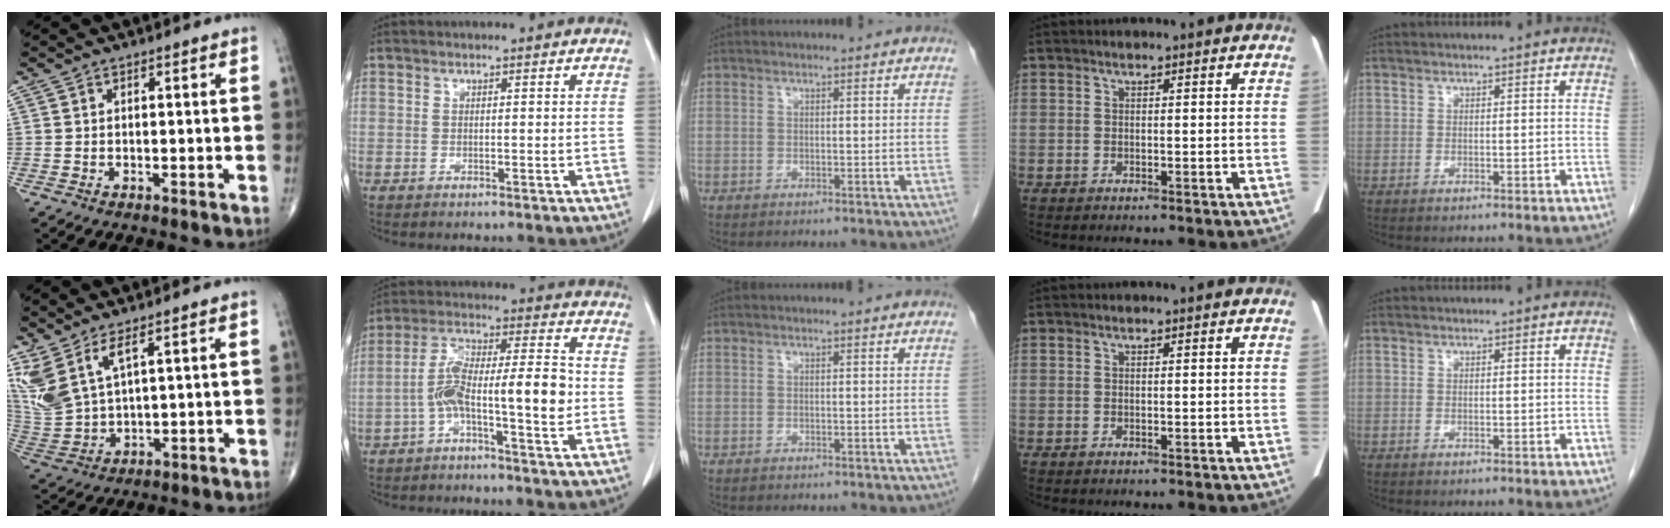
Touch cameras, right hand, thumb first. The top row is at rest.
{"thumb": {"total": 10.9, "force": [6.1, 4.1, 8.0], "torque": [-0.198, -0.028, 0.142]}, "index": {"total": 10.6, "force": [-2.5, 1.7, 10.2], "torque": [-0.183, 0.031, -0.042]}}